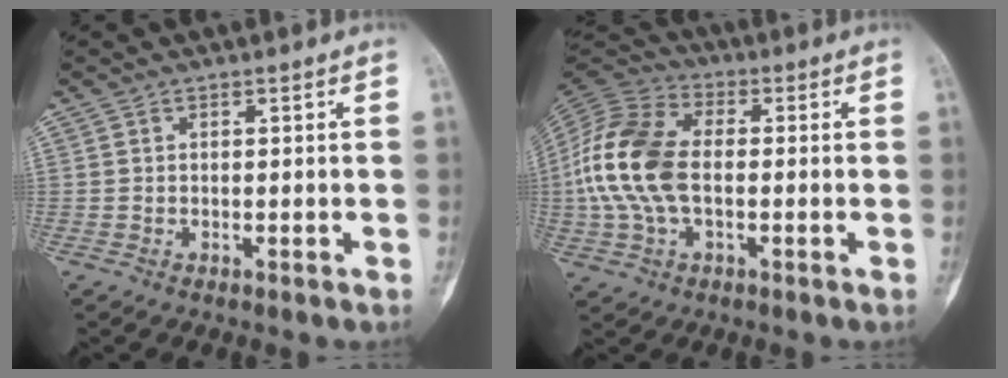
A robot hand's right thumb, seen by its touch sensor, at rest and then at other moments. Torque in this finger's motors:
{"motor_torque": [1.85, 1.14, 0.94, -1.17, 0.32]}